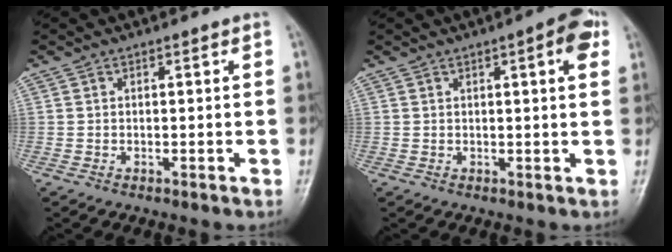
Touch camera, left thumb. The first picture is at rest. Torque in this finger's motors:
{"motor_torque": [-0.16, 0.42, 0.27, 0.28, -0.04]}